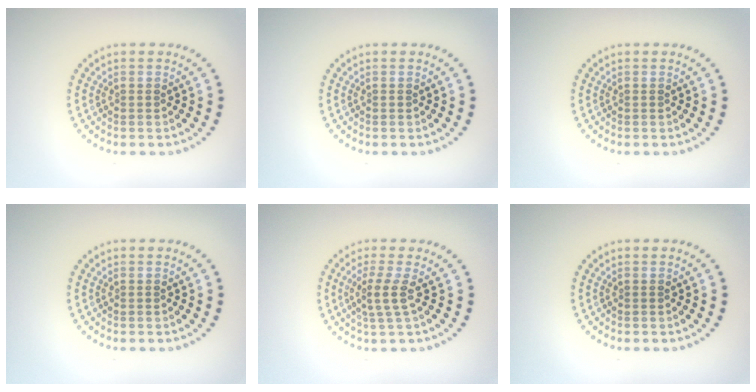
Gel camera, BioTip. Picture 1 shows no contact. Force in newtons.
{"total": 0.0}
{"total": 0.0}
{"total": 0.0}
{"total": 2.2, "press": 1.6, "slide": 1.5}
{"total": 0.0}